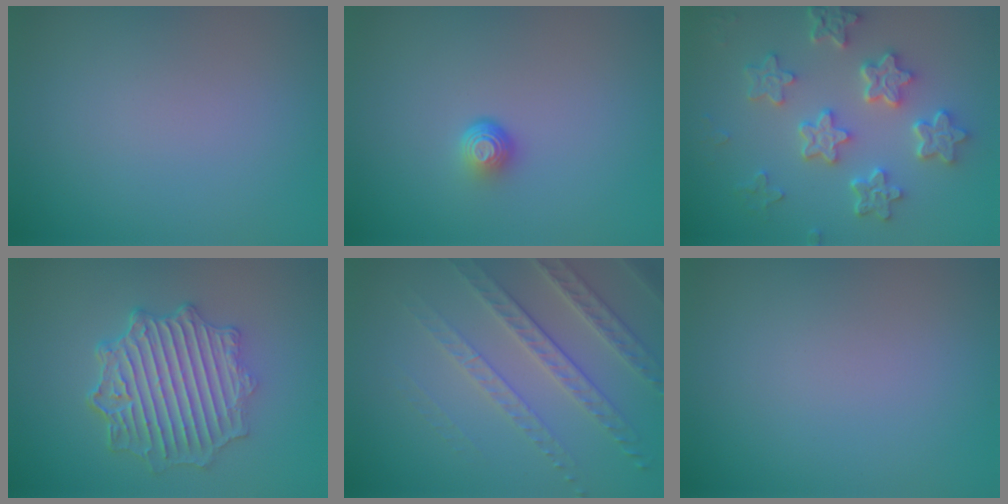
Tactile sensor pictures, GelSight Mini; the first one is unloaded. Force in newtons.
{"total": 1.7, "press": 1.0, "slide": 1.4}
{"total": 5.8, "press": 4.7, "slide": 3.4}
{"total": 6.4, "press": 5.3, "slide": 3.5}
{"total": 4.2, "press": 3.8, "slide": 2.0}
{"total": 0.0}